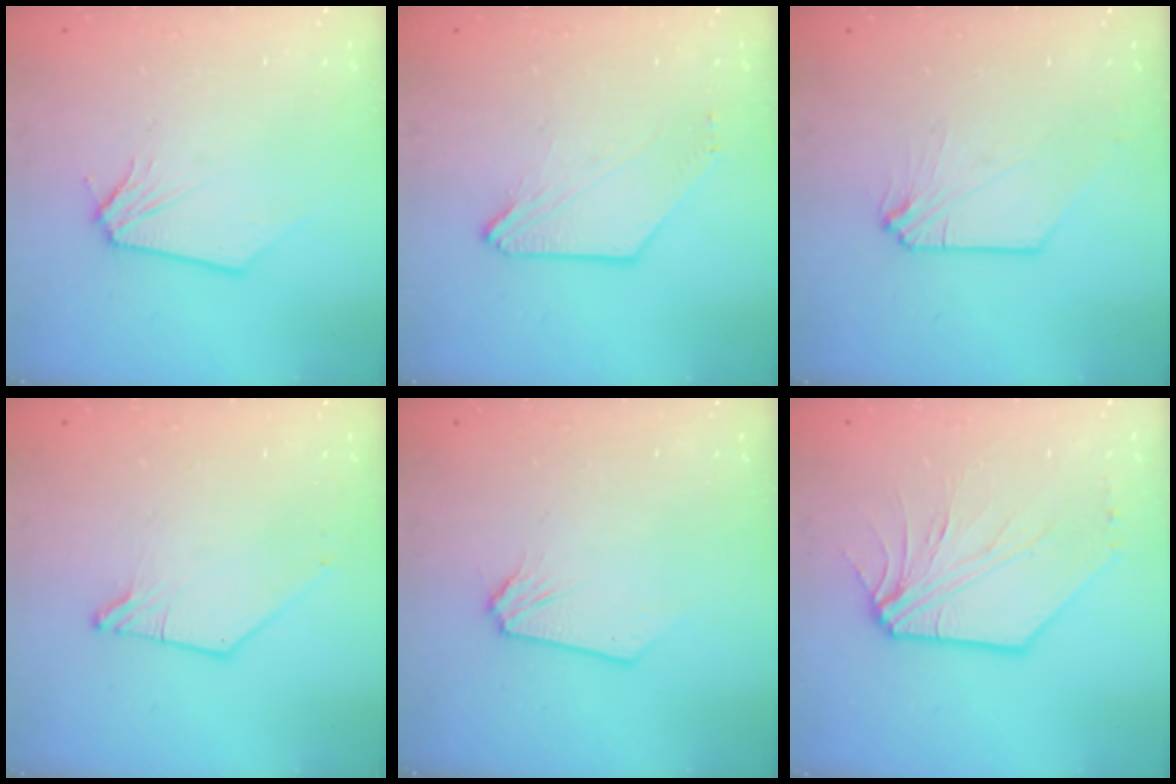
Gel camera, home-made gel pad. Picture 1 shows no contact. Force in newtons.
{"total": 3.0, "press": 2.9, "slide": 0.5}
{"total": 0.0}
{"total": 1.3, "press": 1.3, "slide": 0.2}
{"total": 0.0}
{"total": 9.5, "press": 9.4, "slide": 1.2}